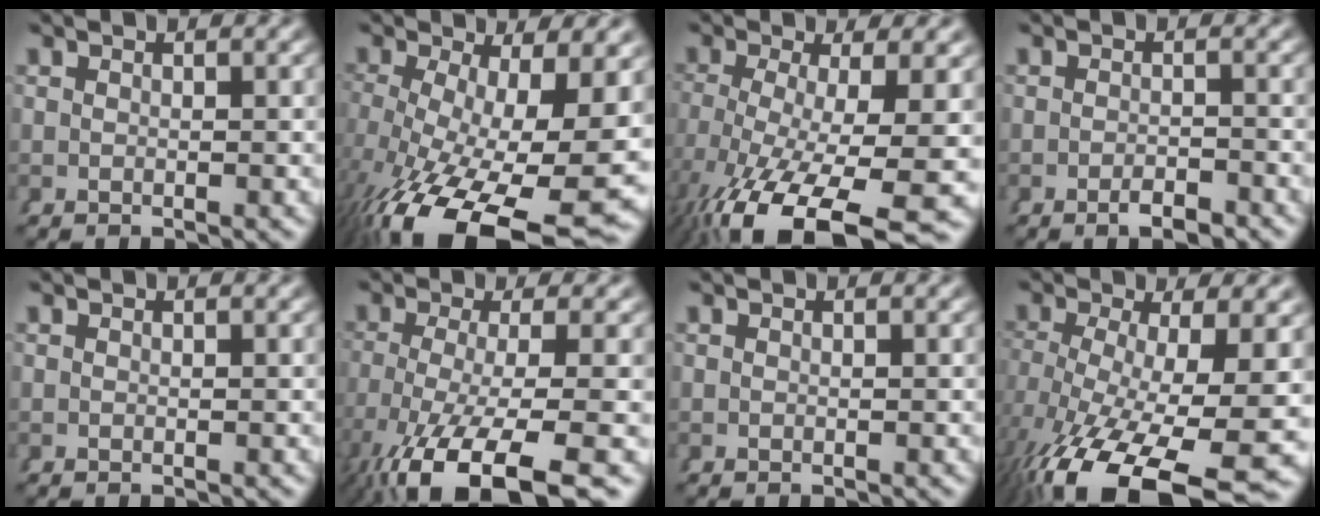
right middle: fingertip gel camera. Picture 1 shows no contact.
{"total": 13.1, "force": [-4.3, 5.9, 10.8], "torque": [-0.186, -0.053, -0.031]}
{"total": 11.6, "force": [-5.5, 4.6, 9.2], "torque": [-0.178, -0.053, -0.051]}
{"total": 2.1, "force": [-1.8, 0.1, 0.9], "torque": [-0.004, 0.000, -0.032]}
{"total": 0.0}
{"total": 10.4, "force": [-5.6, 4.0, 7.9], "torque": [-0.146, -0.049, -0.054]}
{"total": 0.0}
{"total": 11.8, "force": [-4.4, 4.9, 9.8], "torque": [-0.179, -0.052, -0.032]}